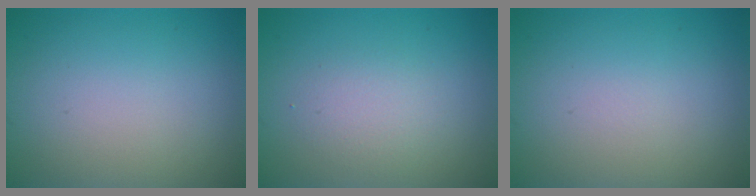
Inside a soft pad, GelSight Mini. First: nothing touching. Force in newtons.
{"total": 1.9, "press": 1.8, "slide": 0.2}
{"total": 0.0}